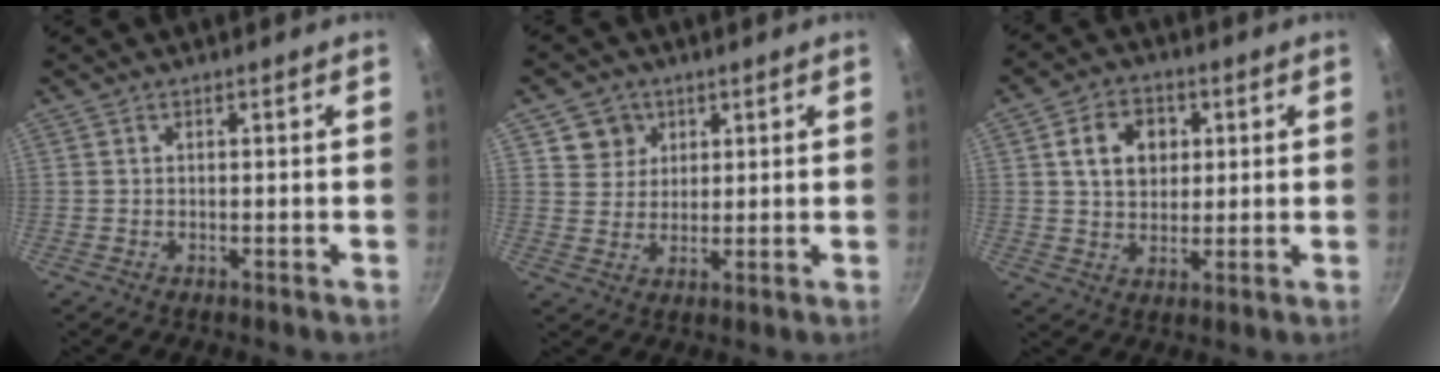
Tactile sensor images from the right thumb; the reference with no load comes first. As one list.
[{"total": 5.6, "force": [2.5, 5.0, 0.9], "torque": [0.022, 0.000, 0.042]}, {"total": 9.1, "force": [2.3, 7.0, 5.4], "torque": [-0.065, 0.005, 0.034]}]